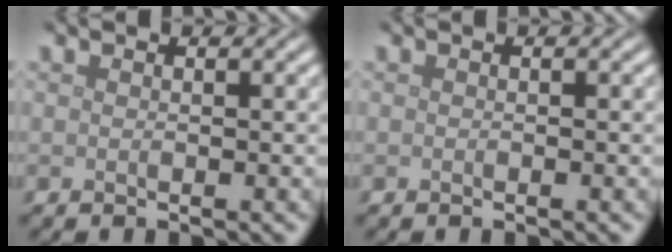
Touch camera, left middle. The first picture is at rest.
{"total": 0.0}